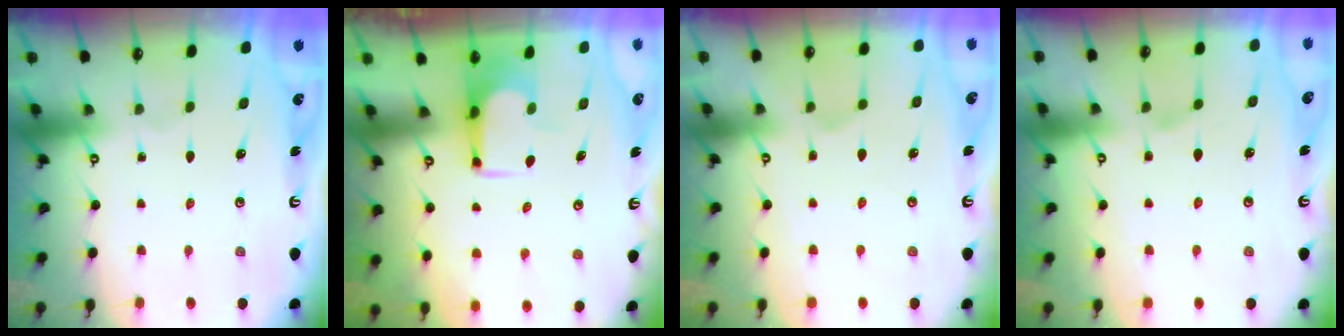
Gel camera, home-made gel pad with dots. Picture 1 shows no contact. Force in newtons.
{"total": 1.3, "press": 1.2, "slide": 0.5}
{"total": 2.1, "press": 1.8, "slide": 1.2}
{"total": 2.9, "press": 2.6, "slide": 1.2}